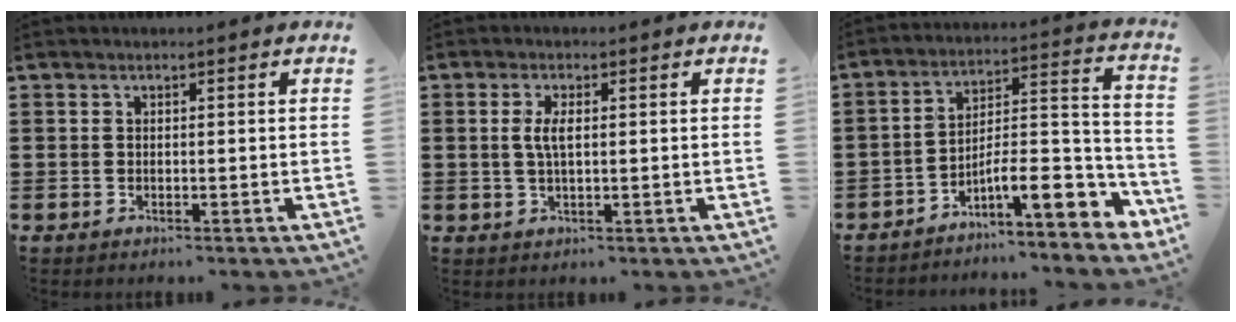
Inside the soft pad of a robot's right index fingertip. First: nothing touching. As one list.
[{"total": 3.1, "force": [0.5, 1.0, 2.9], "torque": [-0.058, 0.004, 0.006]}, {"total": 9.8, "force": [-5.7, 3.1, 7.4], "torque": [-0.109, -0.004, -0.103]}]